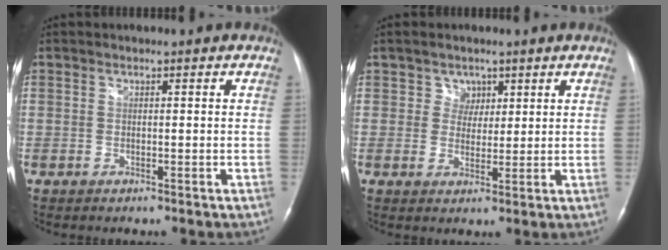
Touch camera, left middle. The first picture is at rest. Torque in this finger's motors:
{"motor_torque": [-0.21, -0.11, -0.10, -0.01]}